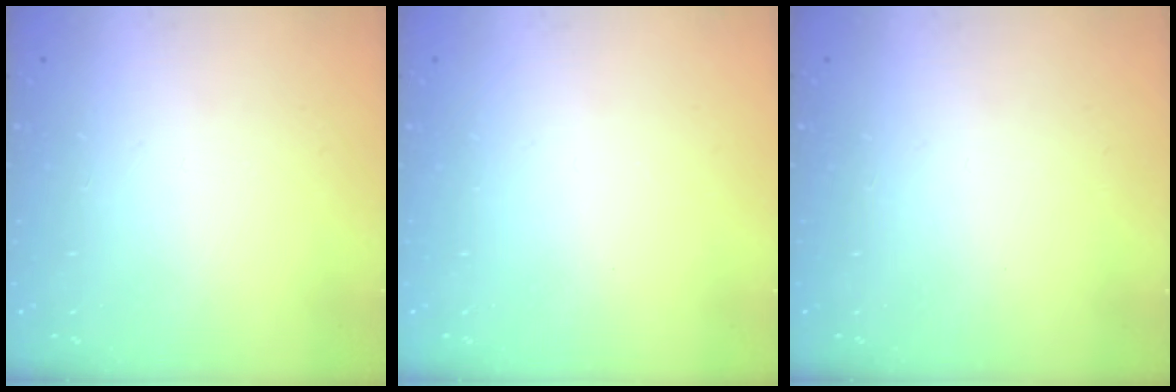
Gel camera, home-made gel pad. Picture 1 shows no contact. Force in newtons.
{"total": 0.0}
{"total": 0.0}